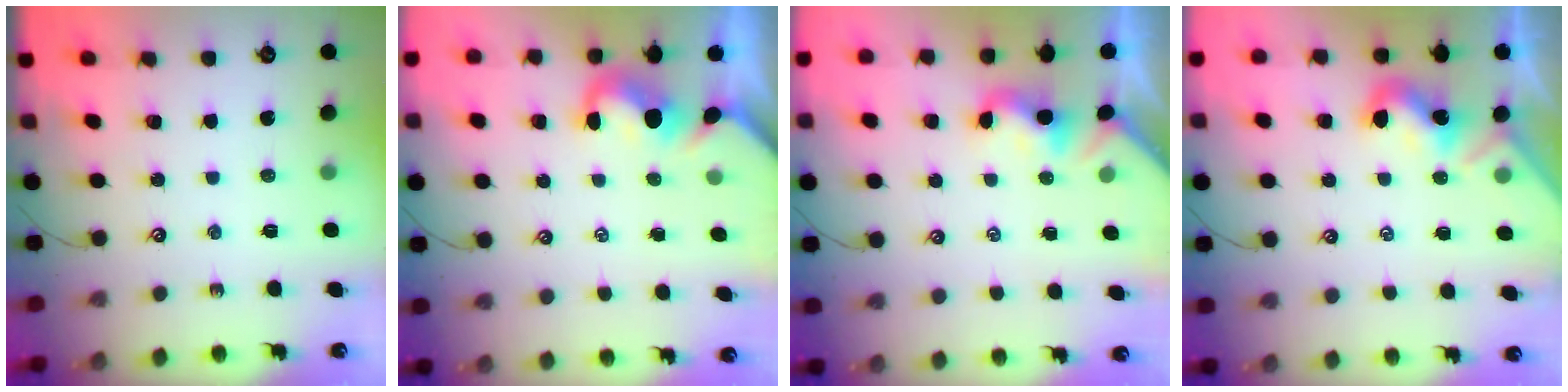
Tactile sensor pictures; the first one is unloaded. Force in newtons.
{"total": 1.5, "press": 1.4, "slide": 0.6}
{"total": 1.9, "press": 1.8, "slide": 0.6}
{"total": 2.0, "press": 2.0, "slide": 0.5}